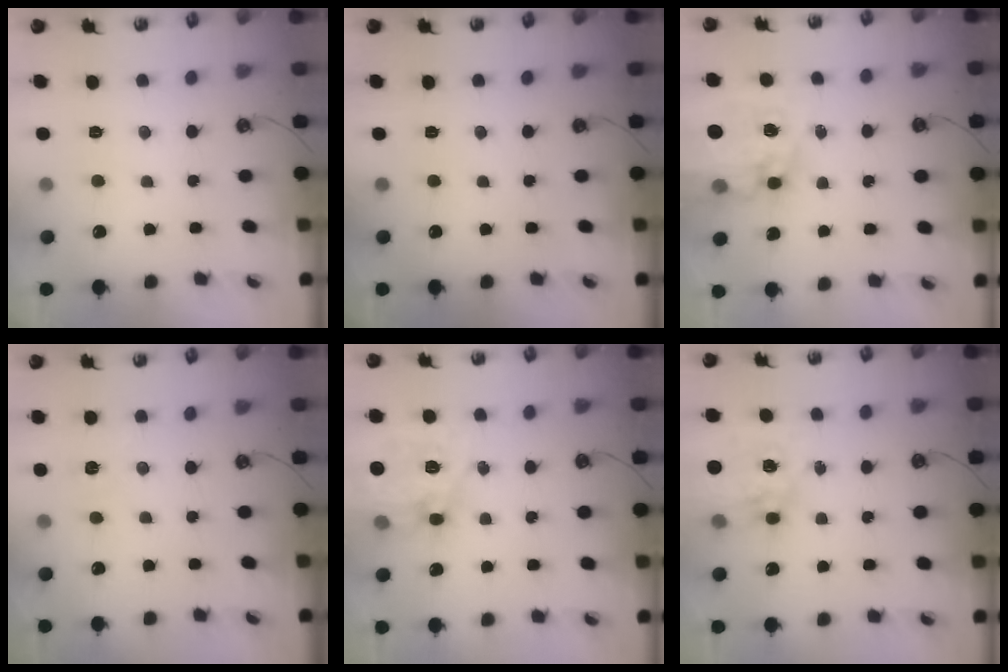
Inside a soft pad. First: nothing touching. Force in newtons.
{"total": 0.0}
{"total": 15.0, "press": 14.9, "slide": 1.5}
{"total": 4.9, "press": 4.9, "slide": 0.5}
{"total": 16.2, "press": 16.1, "slide": 1.4}
{"total": 15.0, "press": 14.9, "slide": 1.5}